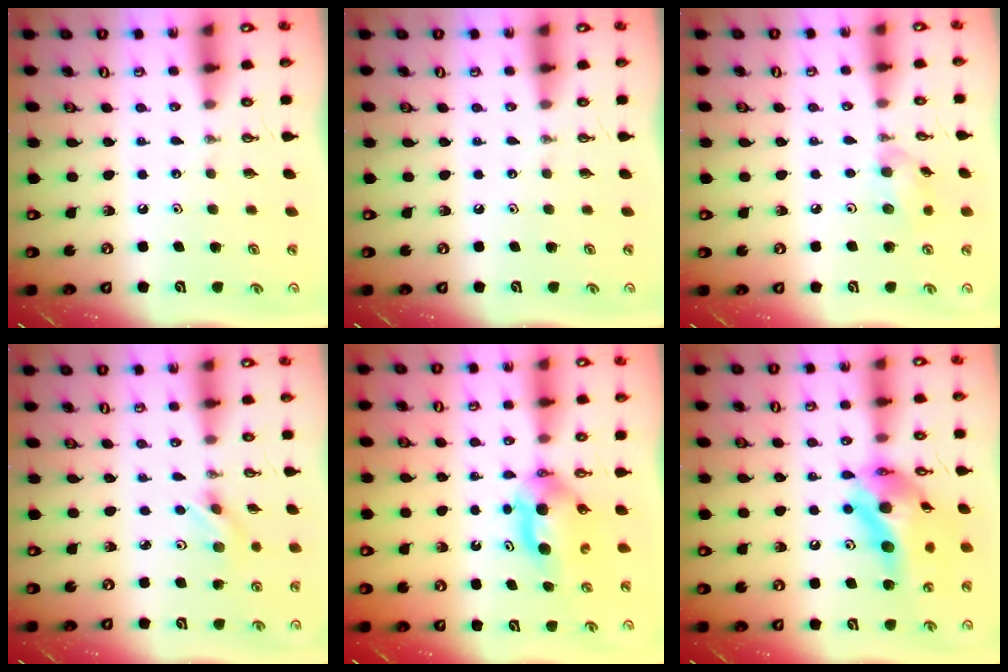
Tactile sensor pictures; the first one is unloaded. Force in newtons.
{"total": 0.0}
{"total": 6.7, "press": 6.6, "slide": 0.8}
{"total": 2.9, "press": 2.8, "slide": 0.7}
{"total": 6.0, "press": 5.8, "slide": 1.5}
{"total": 18.0, "press": 17.9, "slide": 2.0}